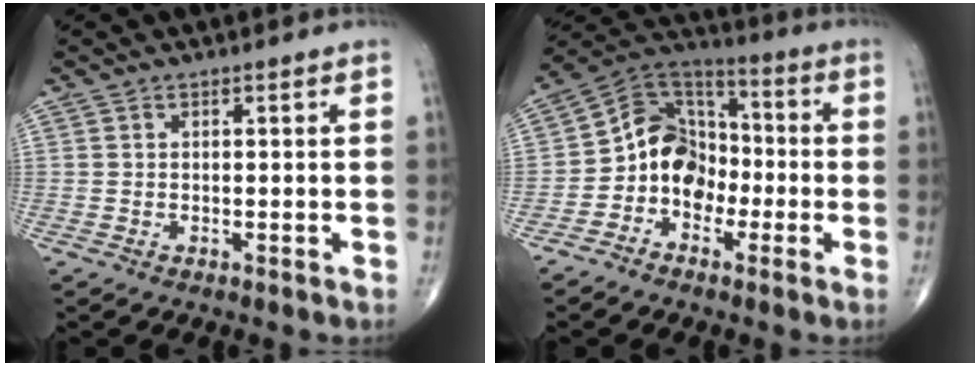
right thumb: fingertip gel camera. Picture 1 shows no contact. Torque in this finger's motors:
{"motor_torque": [2.61, 2.40, 0.47, -0.61, 0.05]}